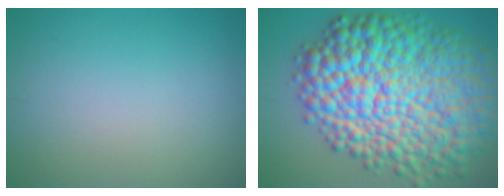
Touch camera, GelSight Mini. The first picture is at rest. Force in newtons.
{"total": 15.5, "press": 15.5, "slide": 0.1}